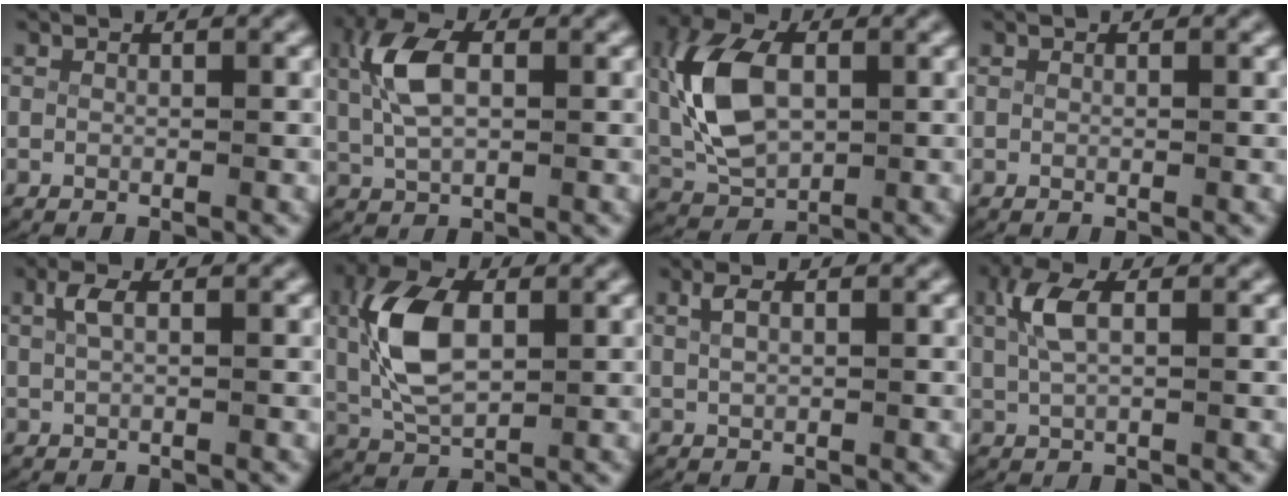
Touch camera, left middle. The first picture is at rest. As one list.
[{"total": 5.0, "force": [1.0, 2.6, 4.1], "torque": [-0.099, 0.002, 0.023]}, {"total": 7.5, "force": [0.6, 5.0, 5.6], "torque": [-0.134, -0.010, 0.022]}, {"total": 0.0}, {"total": 1.4, "force": [0.5, 0.4, 1.3], "torque": [-0.033, -0.001, 0.014]}, {"total": 7.0, "force": [1.0, 4.1, 5.6], "torque": [-0.138, -0.009, 0.026]}, {"total": 1.2, "force": [0.6, 0.4, 1.0], "torque": [-0.027, -0.002, 0.017]}, {"total": 3.1, "force": [0.8, 1.2, 2.7], "torque": [-0.068, 0.002, 0.019]}]